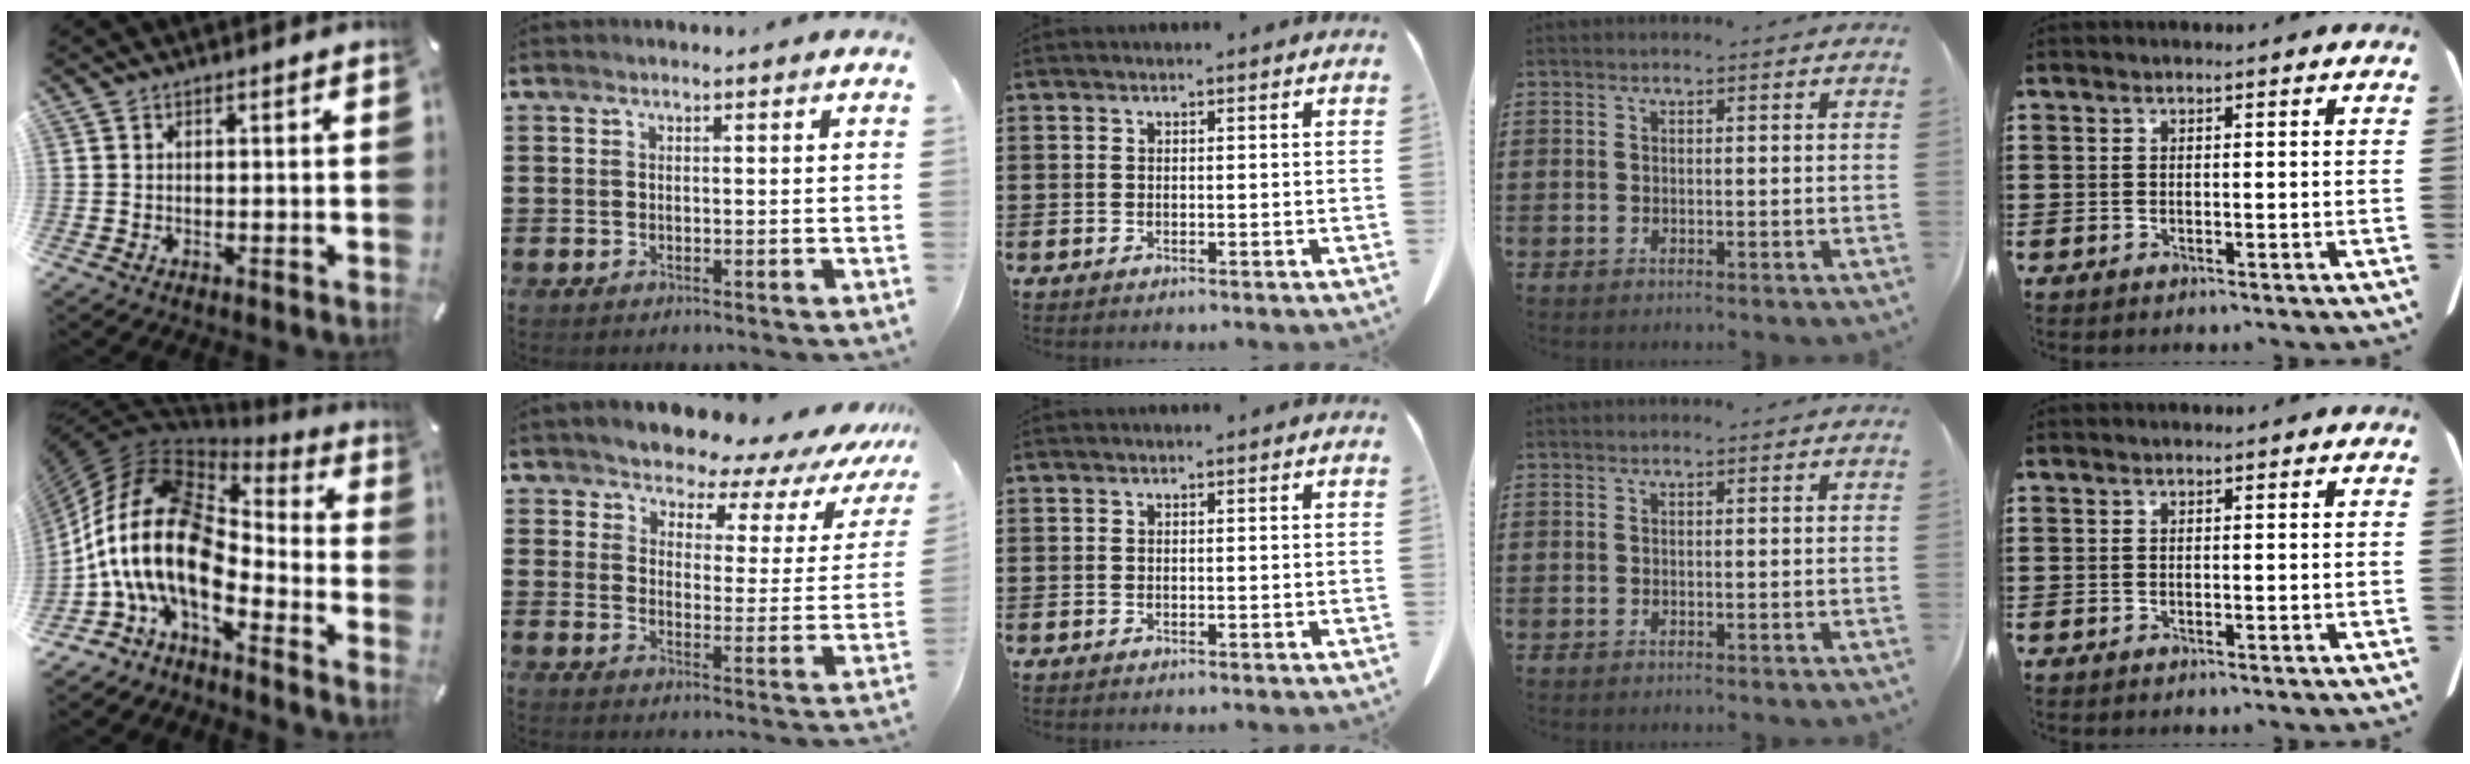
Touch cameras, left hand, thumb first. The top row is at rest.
{"thumb": {"total": 19.5, "force": [-5.0, 11.1, 15.2], "torque": [-0.350, -0.001, -0.097]}, "index": {"total": 4.6, "force": [4.1, 1.5, 1.3], "torque": [-0.046, -0.037, 0.063]}}